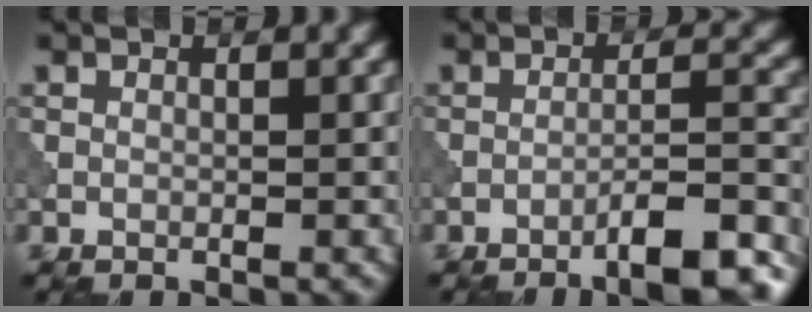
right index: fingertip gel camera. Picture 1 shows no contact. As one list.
[{"total": 7.3, "force": [-5.3, 1.3, 4.9], "torque": [-0.059, 0.017, -0.077]}]